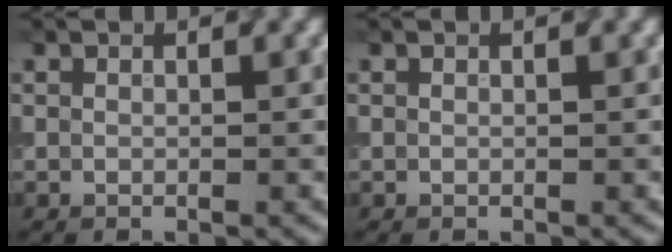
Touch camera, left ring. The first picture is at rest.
{"total": 0.0}